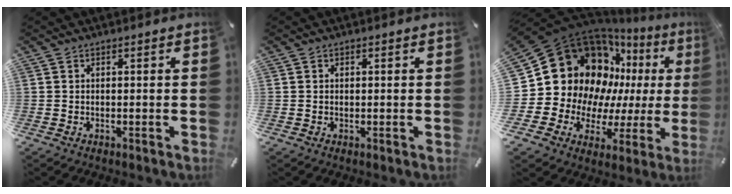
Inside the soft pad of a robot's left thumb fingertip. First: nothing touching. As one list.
[{"total": 0.5, "force": [0.1, 0.4, 0.3], "torque": [-0.006, 0.001, 0.001]}, {"total": 22.8, "force": [7.1, 17.8, 12.4], "torque": [-0.217, -0.067, 0.164]}]